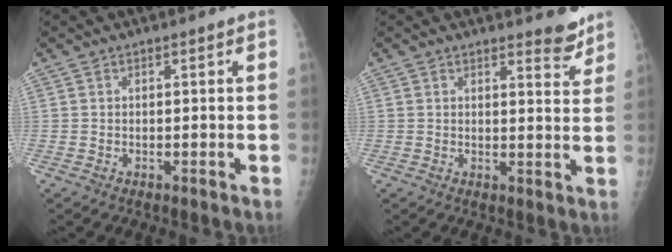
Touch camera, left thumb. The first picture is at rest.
{"total": 3.9, "force": [3.5, 1.2, 1.5], "torque": [-0.002, -0.030, 0.039]}